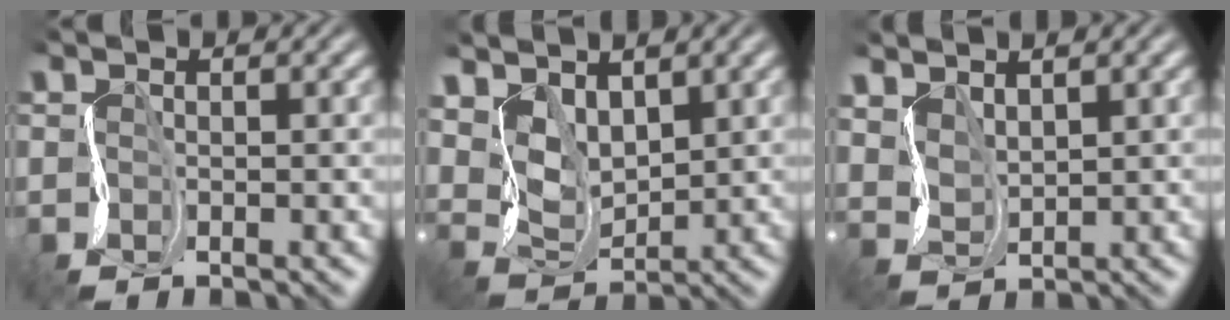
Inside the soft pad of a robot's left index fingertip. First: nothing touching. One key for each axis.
{"total": 4.3, "fx": 3.2, "fy": 2.4, "fz": 1.7, "tx": -0.051, "ty": -0.002, "tz": 0.067}
{"total": 2.9, "fx": 2.8, "fy": 0.9, "fz": 0.3, "tx": -0.018, "ty": 0.006, "tz": 0.063}